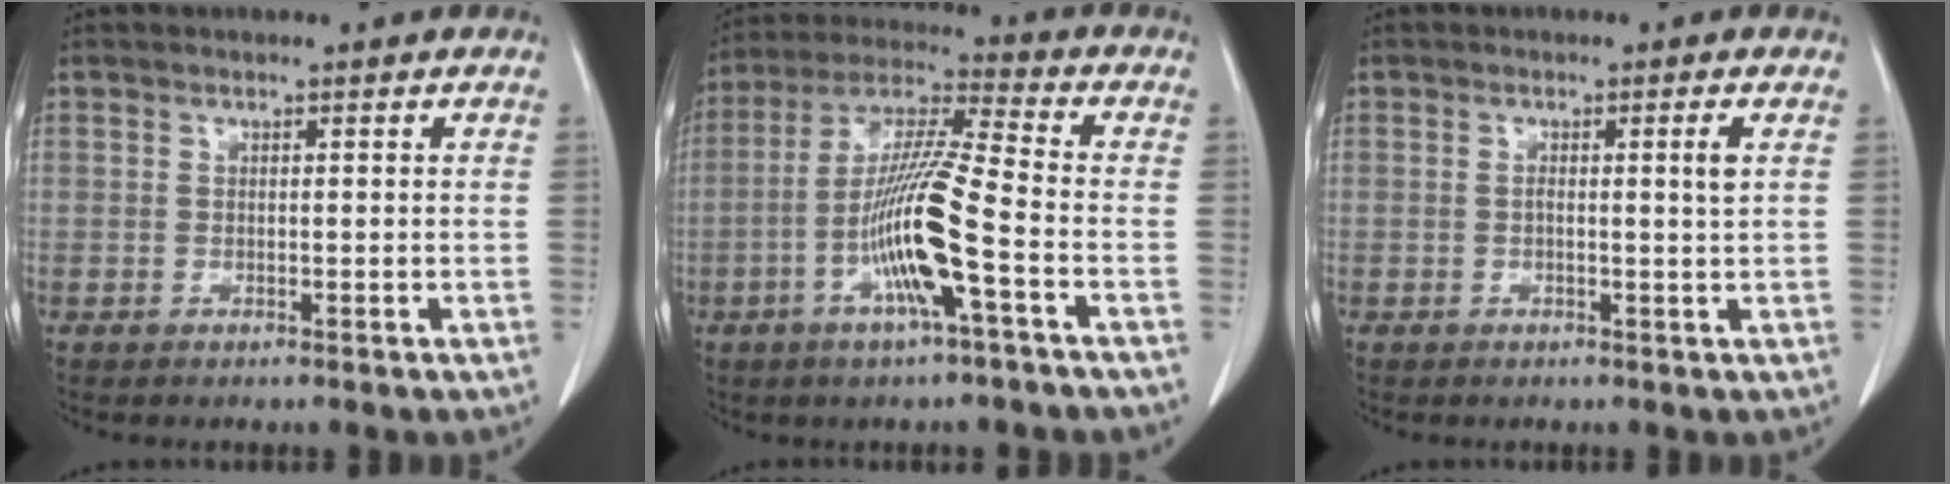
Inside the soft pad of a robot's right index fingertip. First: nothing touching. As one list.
[{"total": 13.1, "force": [-4.3, 0.1, 12.4], "torque": [-0.247, 0.000, -0.087]}, {"total": 2.0, "force": [0.2, -0.5, 1.9], "torque": [-0.031, -0.002, 0.004]}]